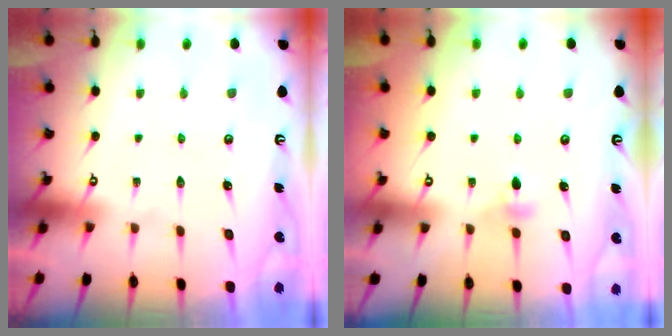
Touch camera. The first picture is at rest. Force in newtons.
{"total": 3.4, "press": 3.3, "slide": 0.8}